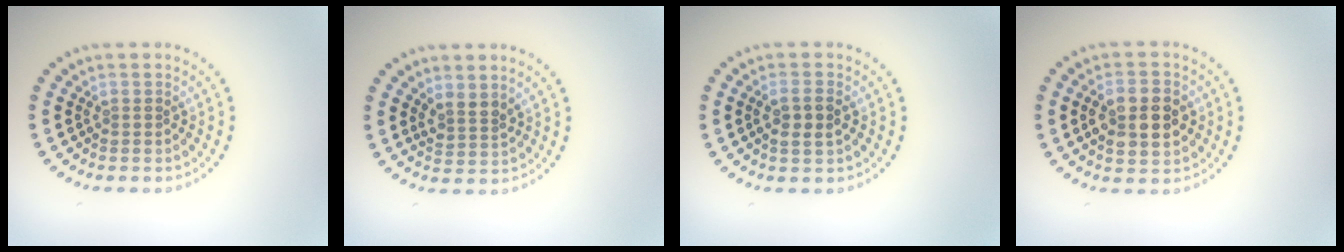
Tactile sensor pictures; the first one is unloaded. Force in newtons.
{"total": 1.8, "press": 1.4, "slide": 1.2}
{"total": 2.2, "press": 2.1, "slide": 0.5}
{"total": 4.8, "press": 4.8, "slide": 0.2}